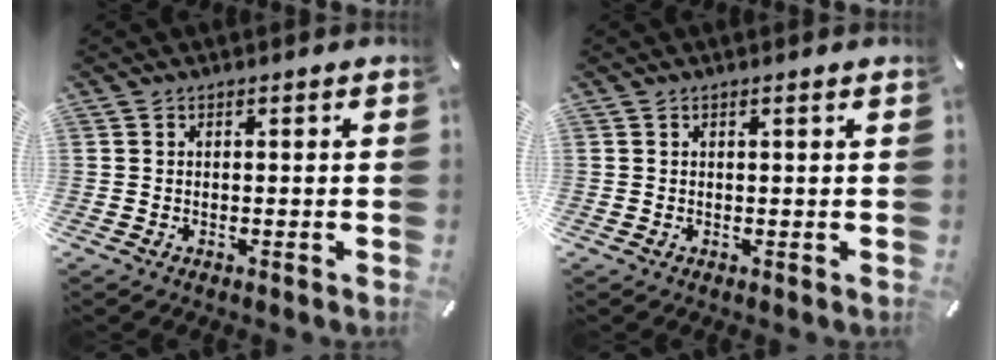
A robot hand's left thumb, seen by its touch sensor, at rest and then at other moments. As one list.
[{"total": 0.6, "force": [0.3, -0.1, 0.5], "torque": [-0.007, 0.000, 0.006]}]